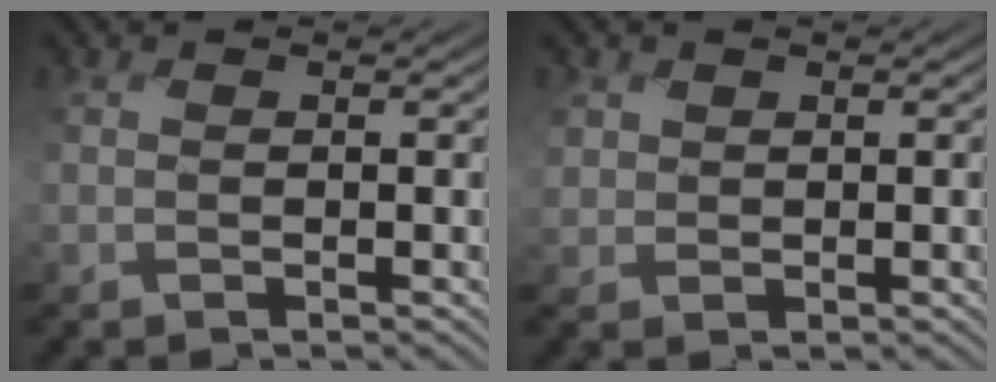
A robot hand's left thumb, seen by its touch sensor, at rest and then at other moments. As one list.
[{"total": 1.4, "force": [0.6, 1.3, 0.0], "torque": [-0.007, -0.001, 0.010]}]